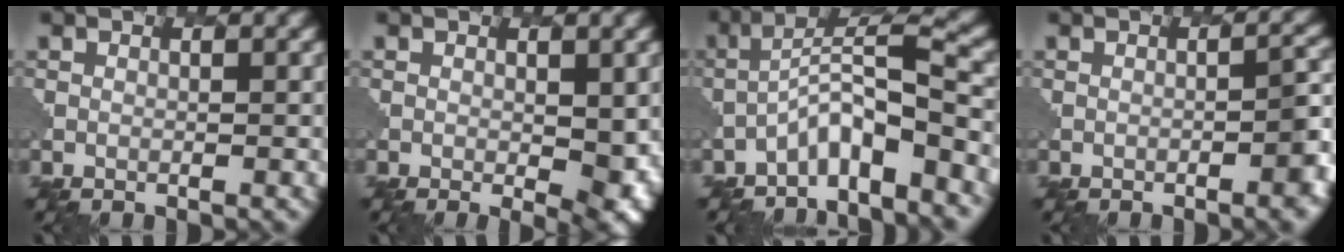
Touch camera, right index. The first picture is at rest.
{"total": 5.6, "force": [-0.7, 2.5, 5.0], "torque": [-0.072, -0.009, -0.004]}
{"total": 5.5, "force": [-3.3, 1.0, 4.3], "torque": [-0.076, 0.015, -0.067]}
{"total": 3.4, "force": [-1.3, 0.8, 3.0], "torque": [-0.036, 0.007, -0.023]}